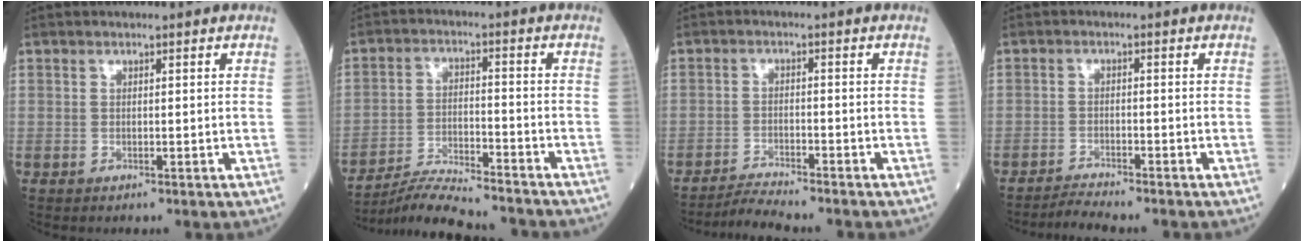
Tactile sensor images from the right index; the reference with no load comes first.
{"total": 12.1, "force": [-11.5, 0.5, 3.6], "torque": [-0.057, -0.001, -0.188]}
{"total": 4.6, "force": [-4.4, -0.5, 1.1], "torque": [-0.022, -0.016, -0.074]}
{"total": 3.4, "force": [-3.3, -0.6, 0.6], "torque": [-0.015, -0.013, -0.055]}